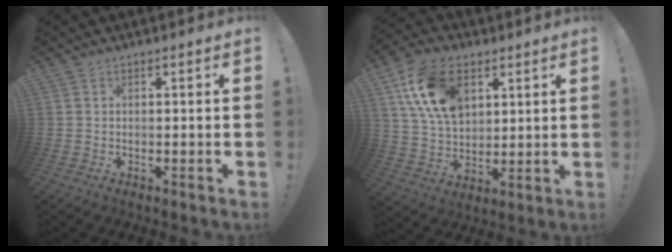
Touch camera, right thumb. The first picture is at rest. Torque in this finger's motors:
{"motor_torque": [-0.08, 0.75, 0.50, 0.59, 0.10]}